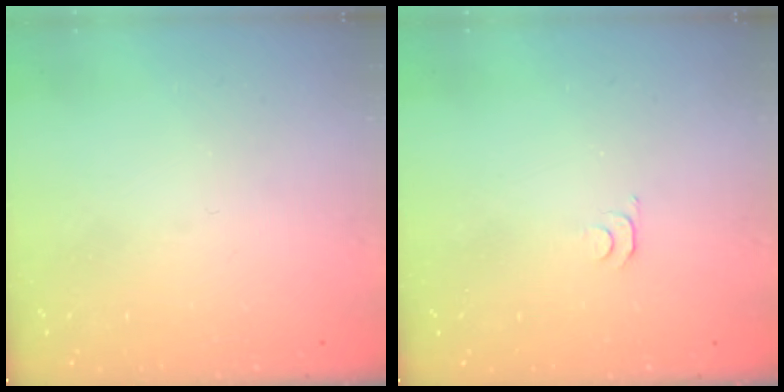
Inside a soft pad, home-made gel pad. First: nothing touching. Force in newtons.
{"total": 3.9, "press": 3.8, "slide": 0.5}